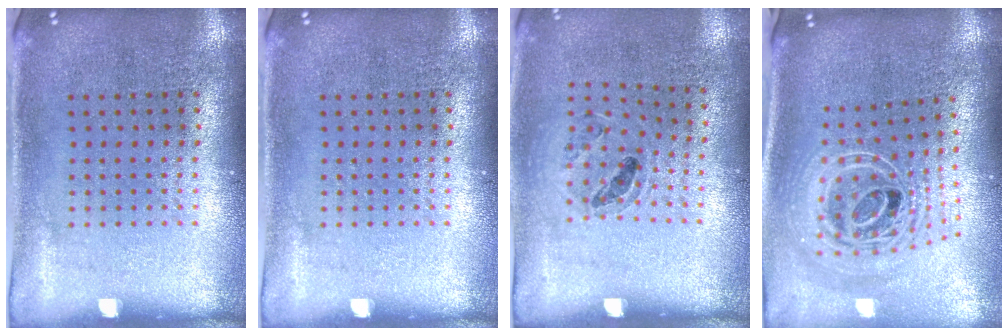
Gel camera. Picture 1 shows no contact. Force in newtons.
{"total": 0.0}
{"total": 0.9, "press": 0.9, "slide": 0.1}
{"total": 2.6, "press": 1.9, "slide": 1.9}